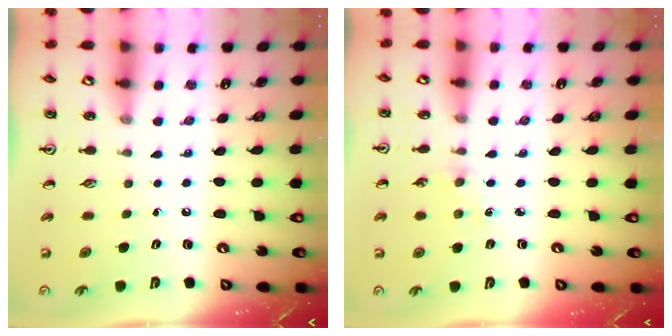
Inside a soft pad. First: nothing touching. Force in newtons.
{"total": 2.8, "press": 2.8, "slide": 0.4}